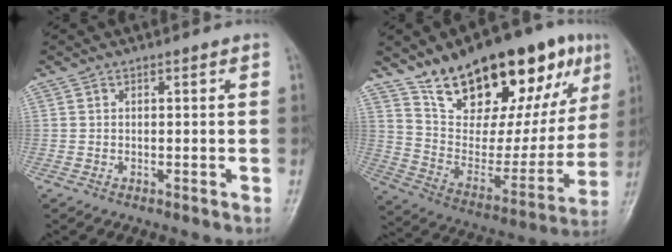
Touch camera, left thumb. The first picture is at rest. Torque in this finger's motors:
{"motor_torque": [1.03, 0.92, 1.56, -1.21, 0.47]}